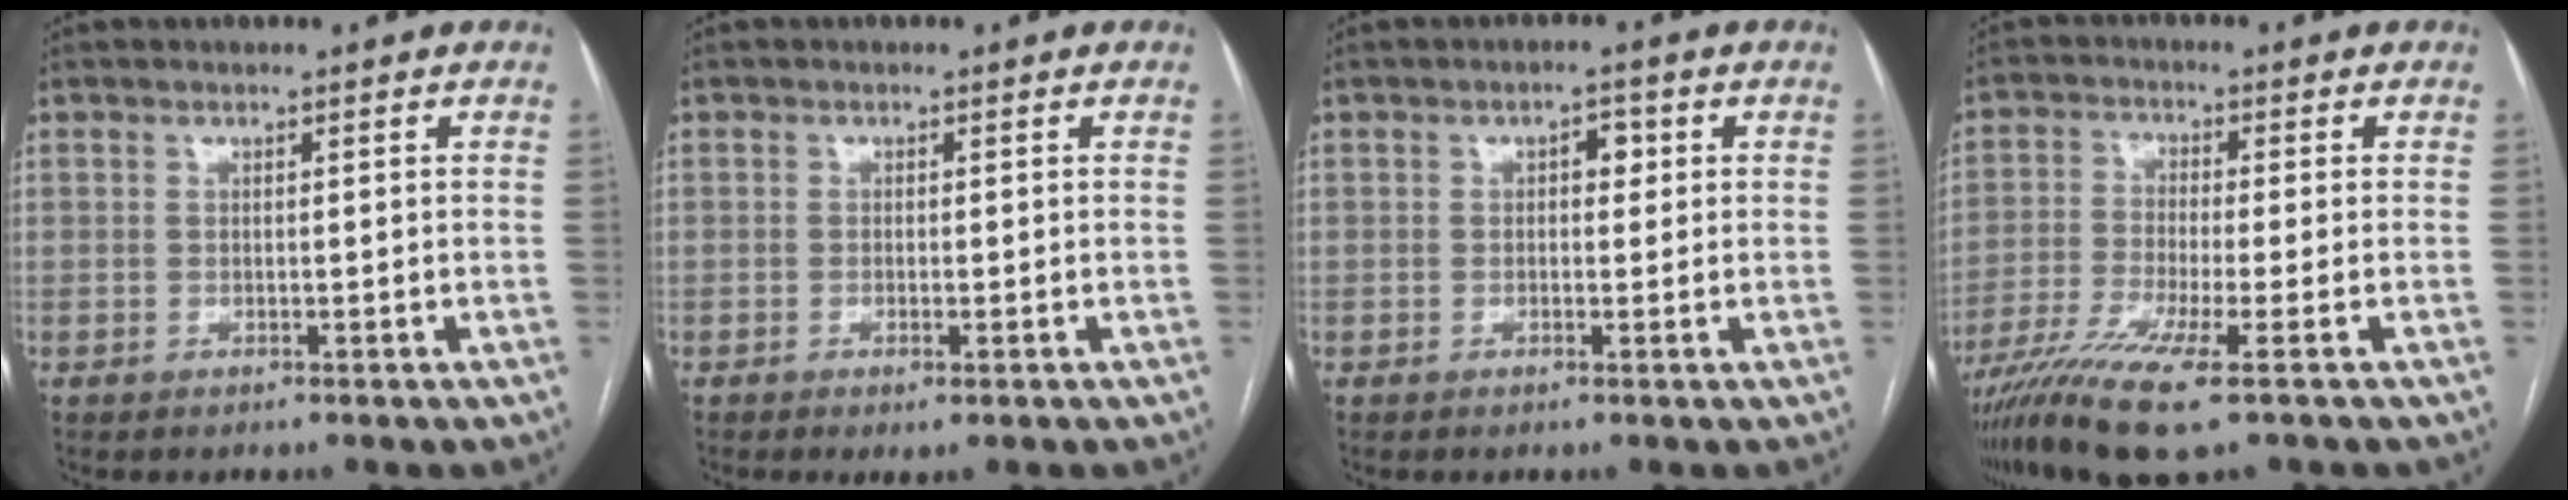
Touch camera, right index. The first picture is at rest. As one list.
[{"total": 1.6, "force": [-0.7, 0.2, 1.4], "torque": [-0.022, -0.003, -0.009]}, {"total": 2.4, "force": [0.6, 1.3, 1.9], "torque": [-0.026, 0.012, 0.007]}, {"total": 10.9, "force": [-6.8, 0.1, 8.5], "torque": [-0.168, -0.024, -0.123]}]